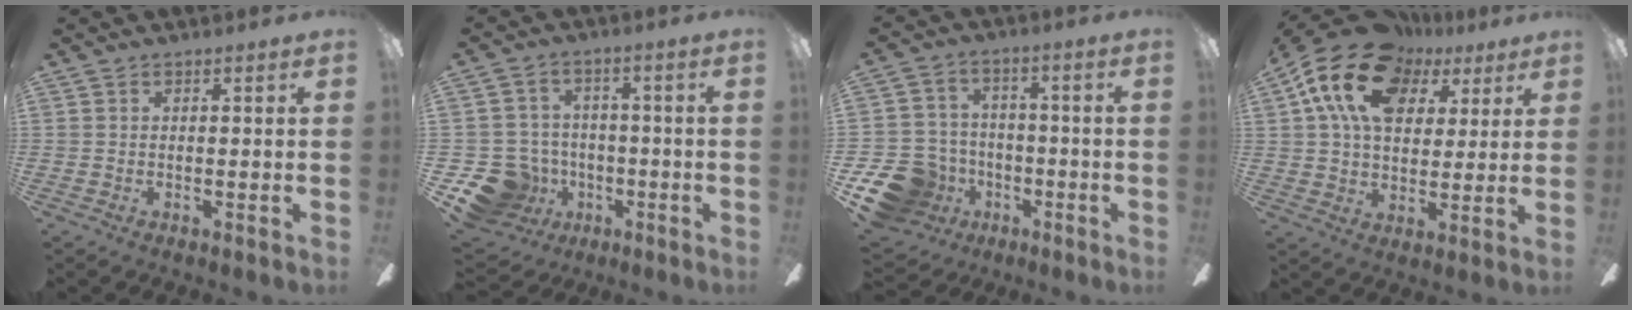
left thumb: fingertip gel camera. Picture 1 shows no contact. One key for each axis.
{"total": 12.9, "fx": -5.5, "fy": 10.7, "fz": 4.7, "tx": -0.124, "ty": 0.034, "tz": -0.091}
{"total": 13.7, "fx": -6.7, "fy": 10.8, "fz": 5.1, "tx": -0.130, "ty": 0.049, "tz": -0.112}
{"total": 19.0, "fx": 8.9, "fy": 12.7, "fz": 10.9, "tx": -0.206, "ty": -0.018, "tz": 0.162}